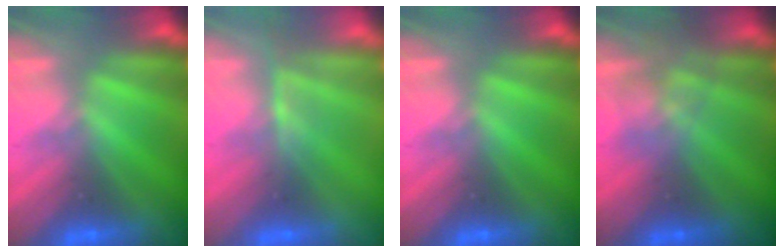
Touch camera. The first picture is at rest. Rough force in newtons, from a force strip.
{"total": 3.9}
{"total": 0.0}
{"total": 2.5}